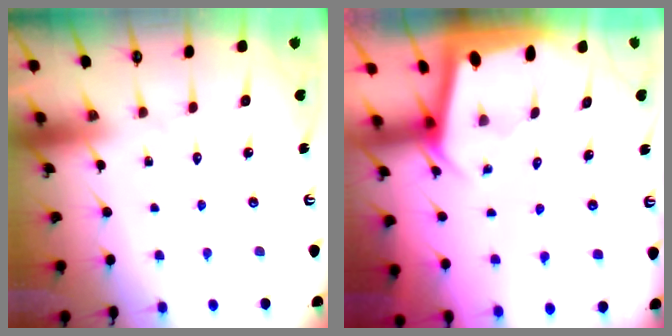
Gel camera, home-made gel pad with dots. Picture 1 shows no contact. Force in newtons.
{"total": 1.9, "press": 1.9, "slide": 0.1}